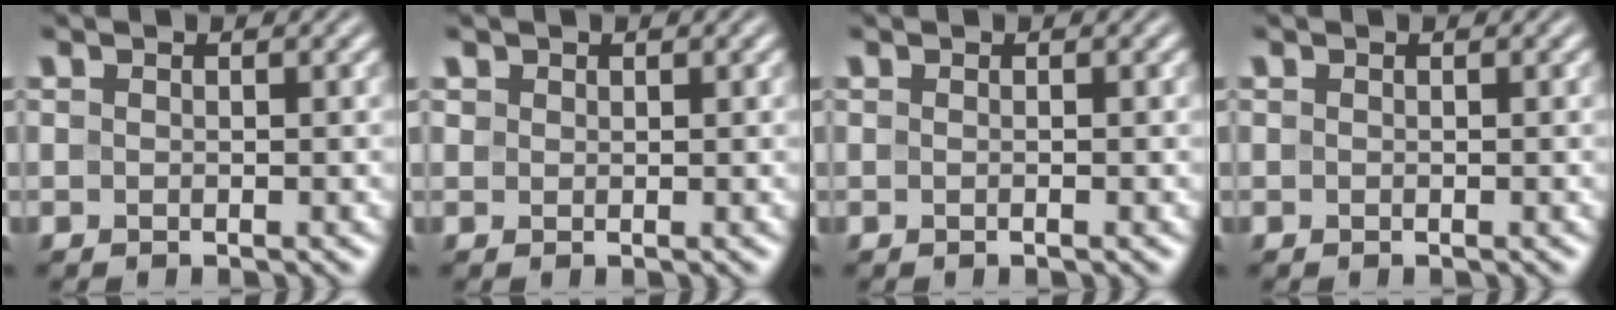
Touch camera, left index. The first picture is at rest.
{"total": 0.7, "force": [0.5, 0.5, 0.1], "torque": [0.001, -0.001, 0.010]}
{"total": 0.7, "force": [-0.1, 0.2, 0.7], "torque": [-0.007, -0.001, -0.005]}
{"total": 0.0}